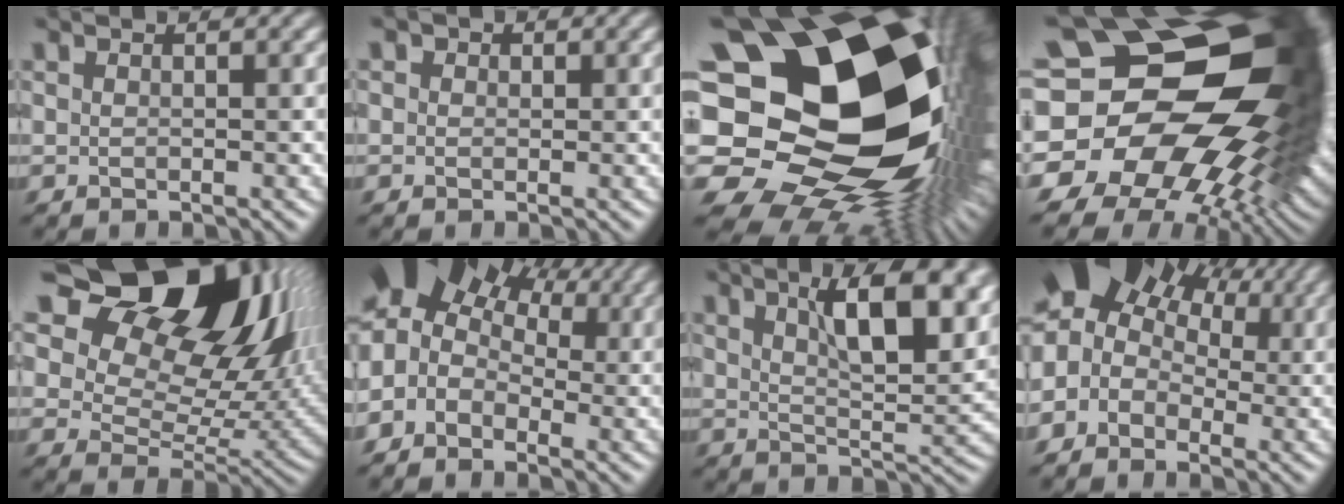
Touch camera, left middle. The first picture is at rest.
{"total": 1.8, "force": [0.9, 1.5, 0.5], "torque": [0.013, 0.011, -0.013]}
{"total": 22.9, "force": [0.1, 15.9, 16.4], "torque": [-0.299, -0.050, 0.014]}
{"total": 21.7, "force": [1.0, 15.7, 14.9], "torque": [-0.236, 0.008, -0.009]}
{"total": 19.0, "force": [10.1, 11.2, 11.6], "torque": [-0.198, 0.062, 0.155]}
{"total": 7.8, "force": [1.5, 6.1, 4.5], "torque": [-0.082, 0.019, 0.020]}
{"total": 9.5, "force": [4.8, 2.9, 7.6], "torque": [-0.100, 0.013, 0.070]}
{"total": 8.9, "force": [2.3, 7.1, 4.9], "torque": [-0.095, 0.028, 0.023]}